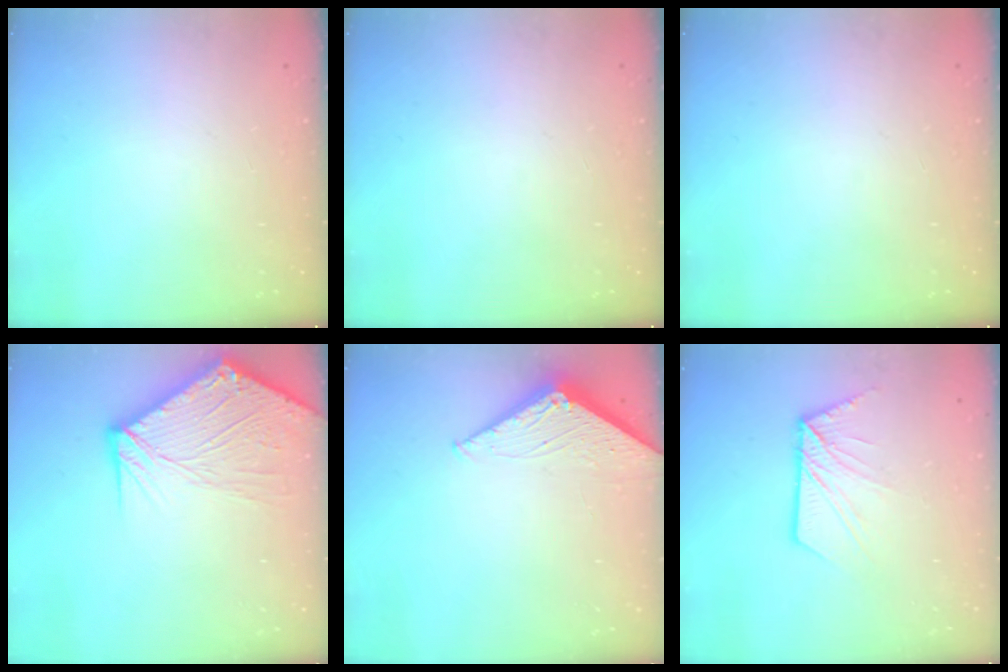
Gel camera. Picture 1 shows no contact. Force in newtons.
{"total": 0.0}
{"total": 0.0}
{"total": 15.2, "press": 14.9, "slide": 2.6}
{"total": 2.8, "press": 2.8, "slide": 0.2}
{"total": 10.8, "press": 10.8, "slide": 1.4}